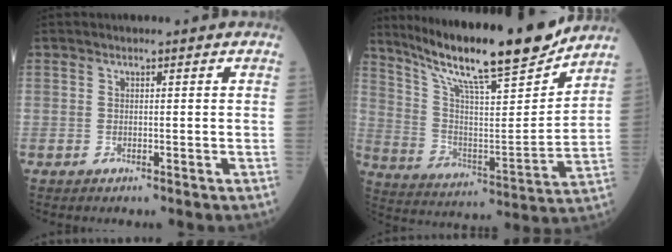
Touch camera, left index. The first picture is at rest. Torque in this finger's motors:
{"motor_torque": [1.23, -0.91, 0.69, 0.19]}